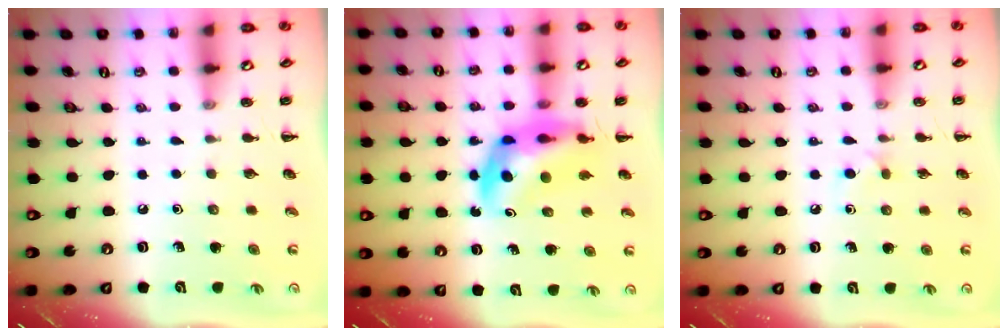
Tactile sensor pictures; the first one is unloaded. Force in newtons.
{"total": 11.3, "press": 10.6, "slide": 3.7}
{"total": 4.3, "press": 4.1, "slide": 1.3}